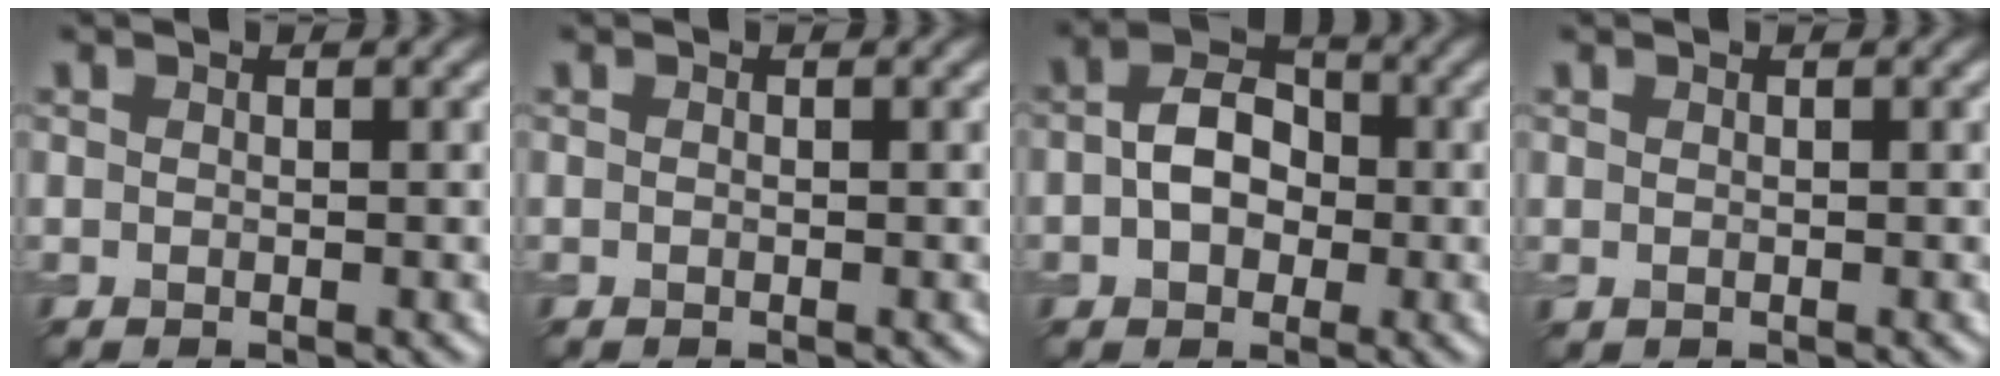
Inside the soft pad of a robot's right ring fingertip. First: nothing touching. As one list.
[{"total": 0.0}, {"total": 4.7, "force": [-0.2, 3.4, 3.2], "torque": [-0.049, 0.004, -0.012]}, {"total": 0.0}]